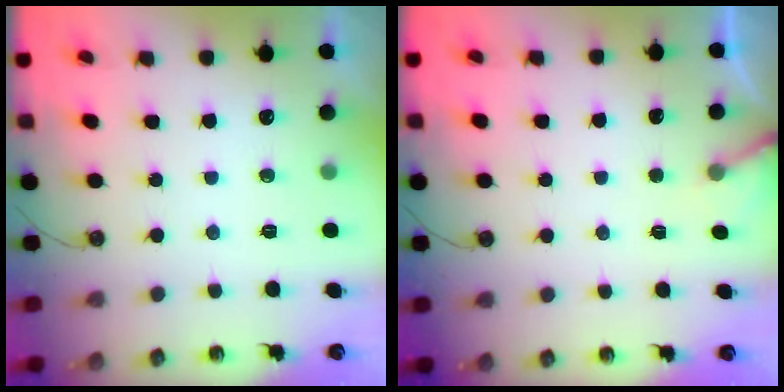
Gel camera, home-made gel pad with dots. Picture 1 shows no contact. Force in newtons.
{"total": 4.8, "press": 4.7, "slide": 0.3}